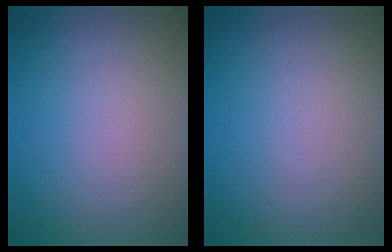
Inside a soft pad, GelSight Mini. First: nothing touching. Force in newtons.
{"total": 0.0}